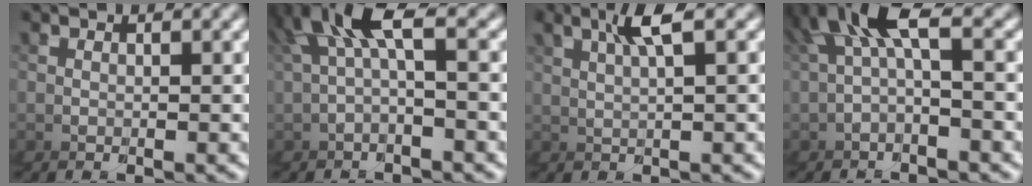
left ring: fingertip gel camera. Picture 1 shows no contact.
{"total": 3.1, "force": [0.9, 1.3, 2.6], "torque": [-0.078, 0.009, 0.014]}
{"total": 2.6, "force": [1.9, -1.5, 1.1], "torque": [-0.043, 0.024, 0.029]}
{"total": 3.0, "force": [0.0, 1.8, 2.4], "torque": [-0.082, 0.001, 0.002]}